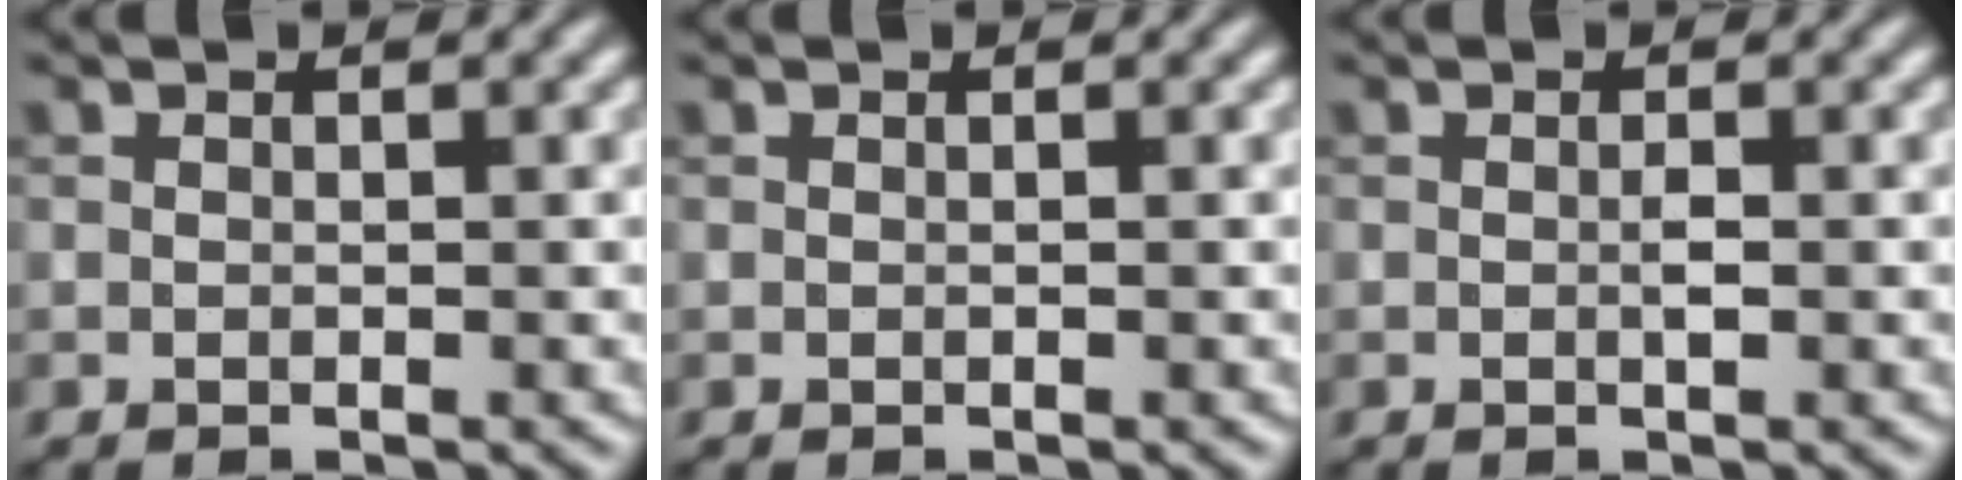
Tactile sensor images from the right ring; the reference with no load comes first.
{"total": 0.0}
{"total": 0.8, "force": [0.0, 0.1, 0.7], "torque": [-0.015, 0.000, -0.001]}